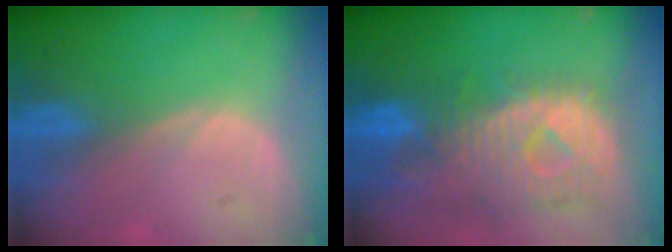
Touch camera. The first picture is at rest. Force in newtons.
{"total": 11.5, "press": 10.0, "slide": 5.7}